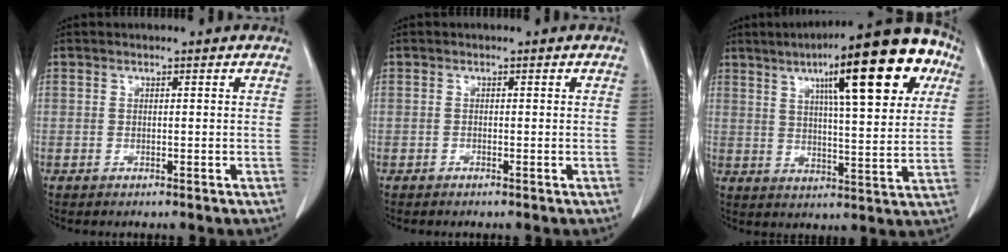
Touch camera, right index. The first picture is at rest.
{"total": 0.0}
{"total": 20.0, "force": [9.0, 3.2, 17.5], "torque": [-0.246, 0.027, 0.125]}